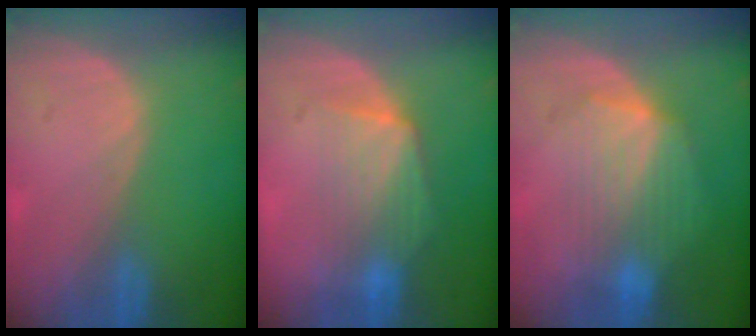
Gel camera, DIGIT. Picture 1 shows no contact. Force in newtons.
{"total": 7.0, "press": 6.4, "slide": 2.8}
{"total": 7.3, "press": 7.1, "slide": 1.4}